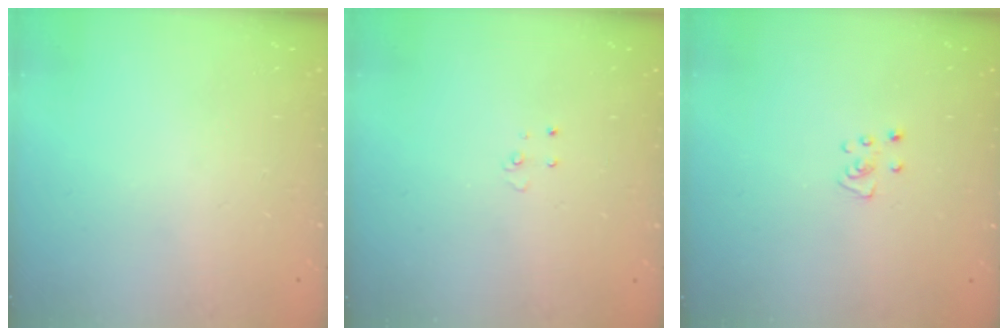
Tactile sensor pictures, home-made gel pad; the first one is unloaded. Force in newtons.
{"total": 2.7, "press": 2.7, "slide": 0.2}
{"total": 3.9, "press": 3.9, "slide": 0.2}